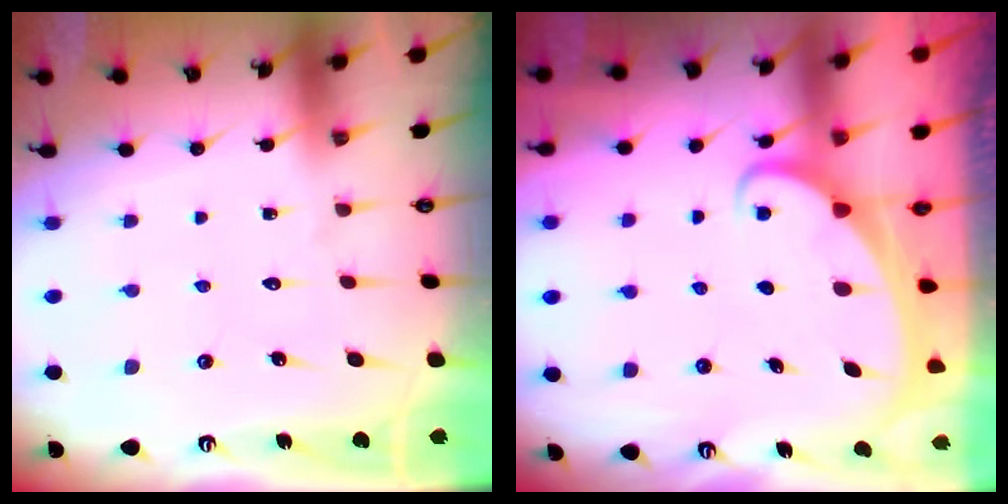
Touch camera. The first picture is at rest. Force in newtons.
{"total": 2.0, "press": 2.0, "slide": 0.2}